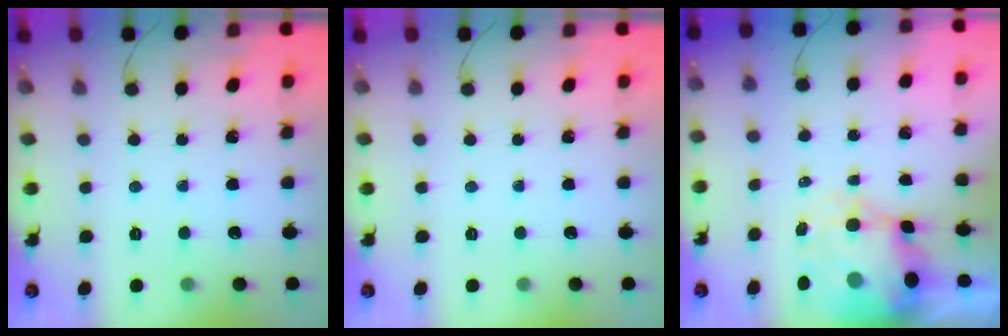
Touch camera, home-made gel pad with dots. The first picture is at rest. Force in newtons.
{"total": 0.0}
{"total": 8.3, "press": 7.9, "slide": 2.4}